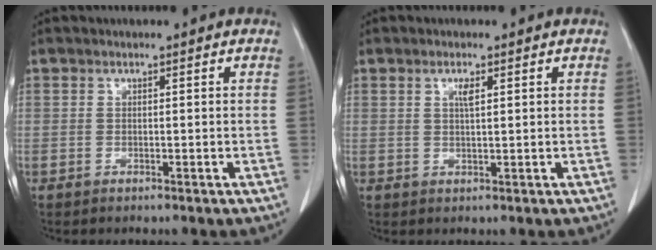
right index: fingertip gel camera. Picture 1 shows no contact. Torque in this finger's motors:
{"motor_torque": [0.02, -0.01, 0.00, 0.03]}